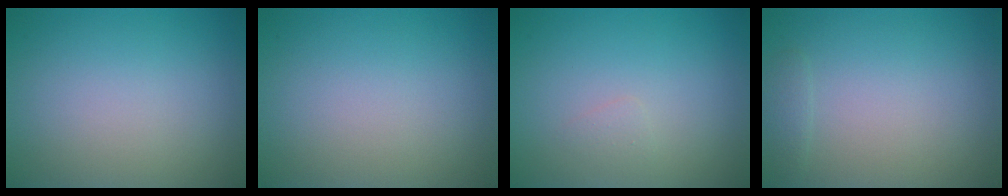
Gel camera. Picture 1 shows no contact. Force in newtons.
{"total": 0.0}
{"total": 0.7, "press": 0.7, "slide": 0.0}
{"total": 0.8, "press": 0.8, "slide": 0.1}